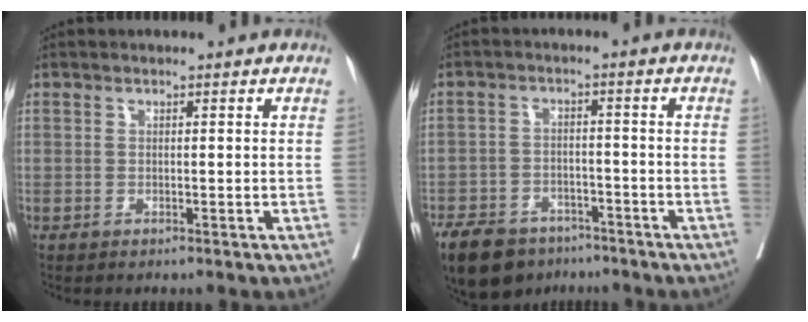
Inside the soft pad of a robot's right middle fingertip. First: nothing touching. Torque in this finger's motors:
{"motor_torque": [0.53, -0.54, 0.09, 0.07]}